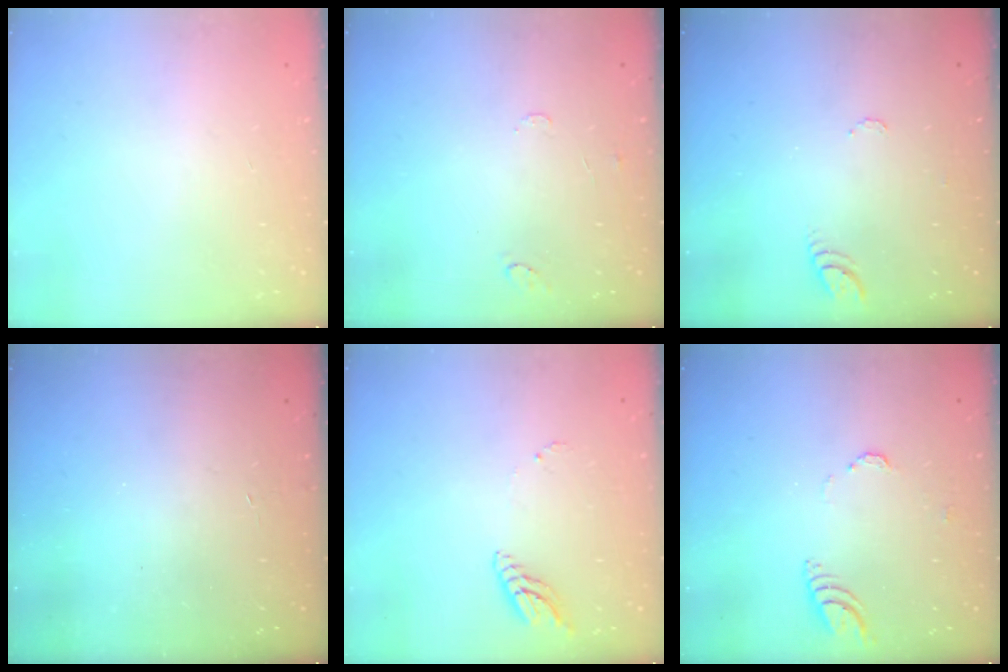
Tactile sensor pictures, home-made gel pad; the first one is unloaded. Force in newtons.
{"total": 5.0, "press": 5.0, "slide": 0.5}
{"total": 4.4, "press": 4.4, "slide": 0.5}
{"total": 3.3, "press": 3.3, "slide": 0.3}
{"total": 7.2, "press": 7.2, "slide": 0.6}
{"total": 4.8, "press": 4.8, "slide": 0.6}